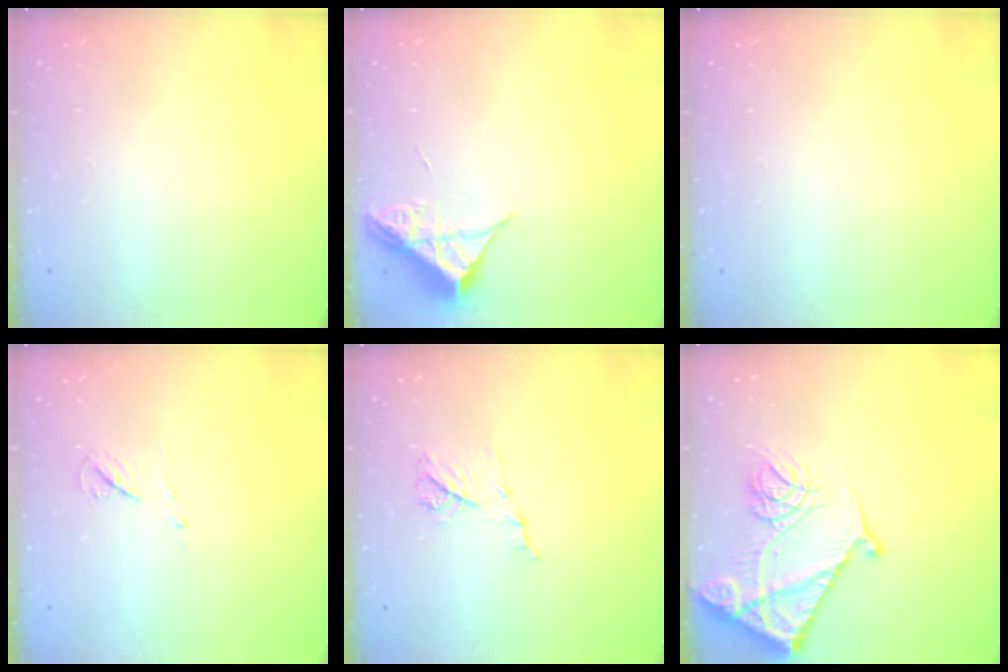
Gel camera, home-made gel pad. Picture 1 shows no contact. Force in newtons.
{"total": 5.2, "press": 5.1, "slide": 0.3}
{"total": 0.0}
{"total": 5.8, "press": 5.8, "slide": 0.5}
{"total": 8.8, "press": 8.7, "slide": 1.0}
{"total": 19.3, "press": 19.2, "slide": 2.1}